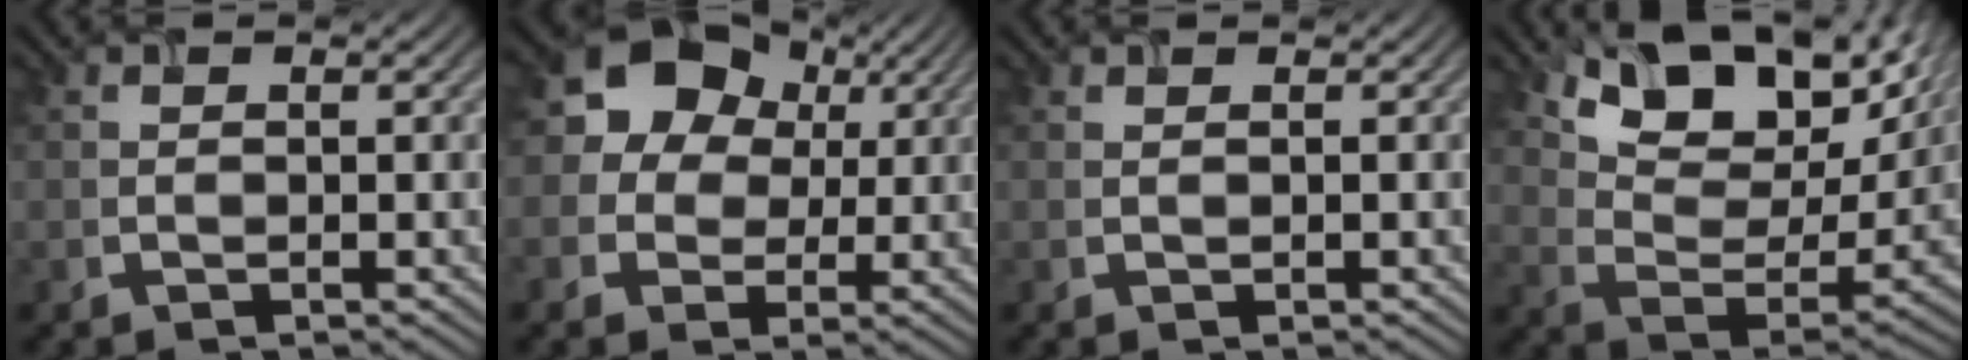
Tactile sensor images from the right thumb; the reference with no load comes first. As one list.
[{"total": 13.1, "force": [3.6, 11.5, 5.0], "torque": [-0.127, 0.036, 0.052]}, {"total": 0.0}, {"total": 14.4, "force": [10.0, 6.4, 8.3], "torque": [-0.155, -0.007, 0.165]}]